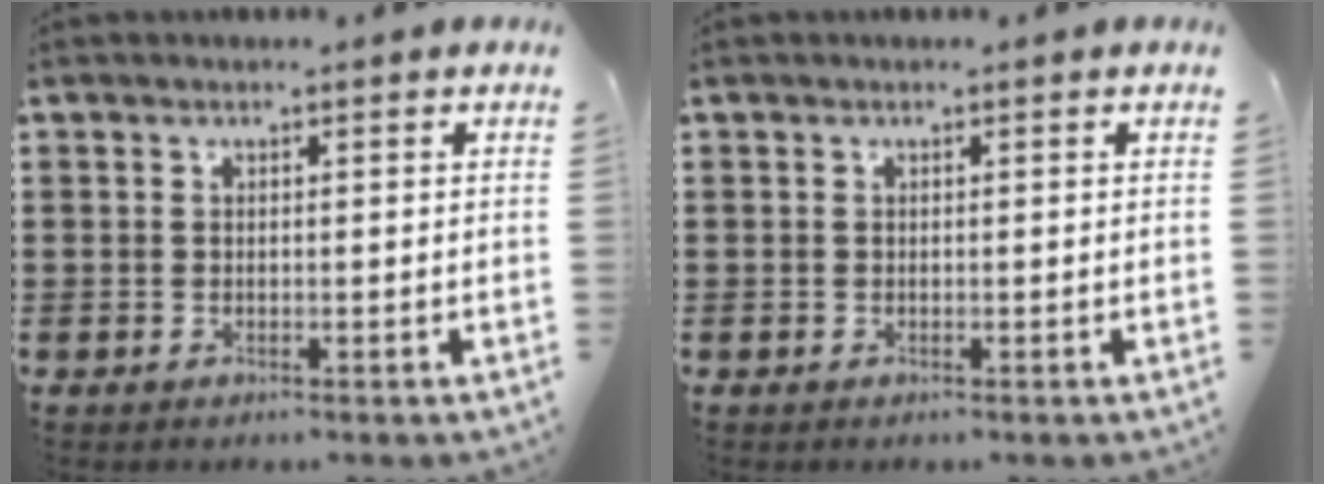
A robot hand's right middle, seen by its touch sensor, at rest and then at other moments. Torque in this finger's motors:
{"motor_torque": [-0.09, -0.28, 0.00, 0.01]}